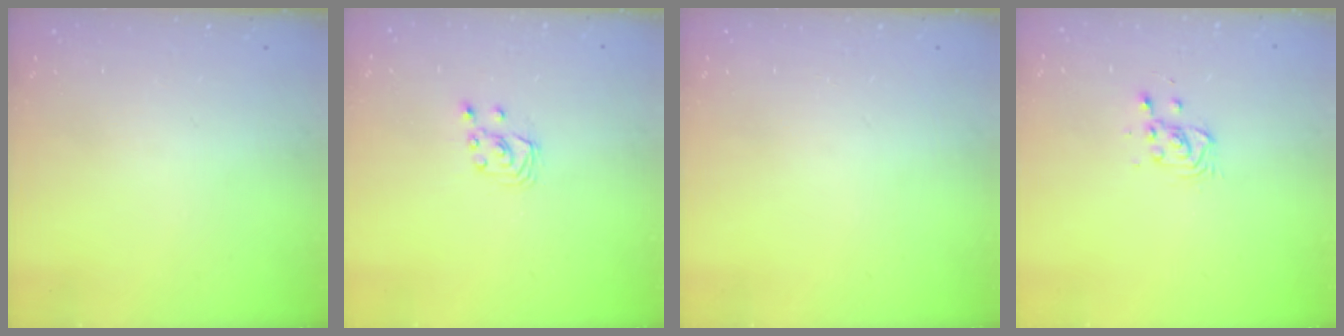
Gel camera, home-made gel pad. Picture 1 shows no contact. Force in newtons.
{"total": 2.6, "press": 2.6, "slide": 0.3}
{"total": 0.0}
{"total": 3.3, "press": 3.3, "slide": 0.2}